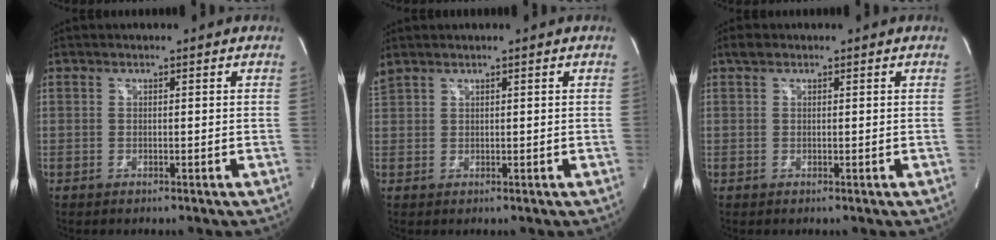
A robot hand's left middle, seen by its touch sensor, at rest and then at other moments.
{"total": 1.9, "force": [1.7, 0.5, 0.6], "torque": [-0.028, 0.025, 0.045]}
{"total": 1.1, "force": [0.8, 0.6, 0.4], "torque": [-0.011, 0.010, 0.014]}